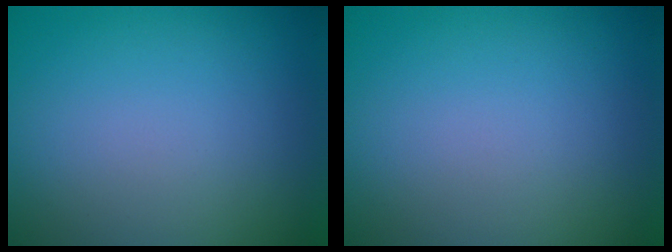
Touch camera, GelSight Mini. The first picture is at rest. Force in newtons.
{"total": 0.0}